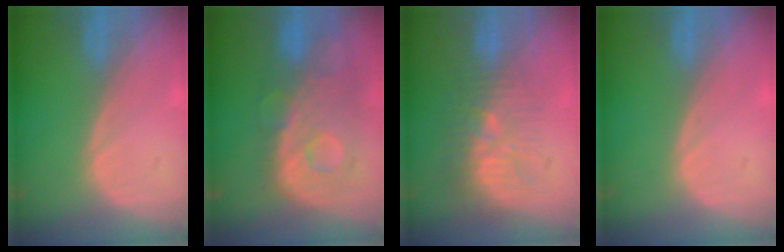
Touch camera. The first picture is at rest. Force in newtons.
{"total": 11.1, "press": 9.7, "slide": 5.4}
{"total": 9.6, "press": 8.6, "slide": 4.2}
{"total": 0.0}